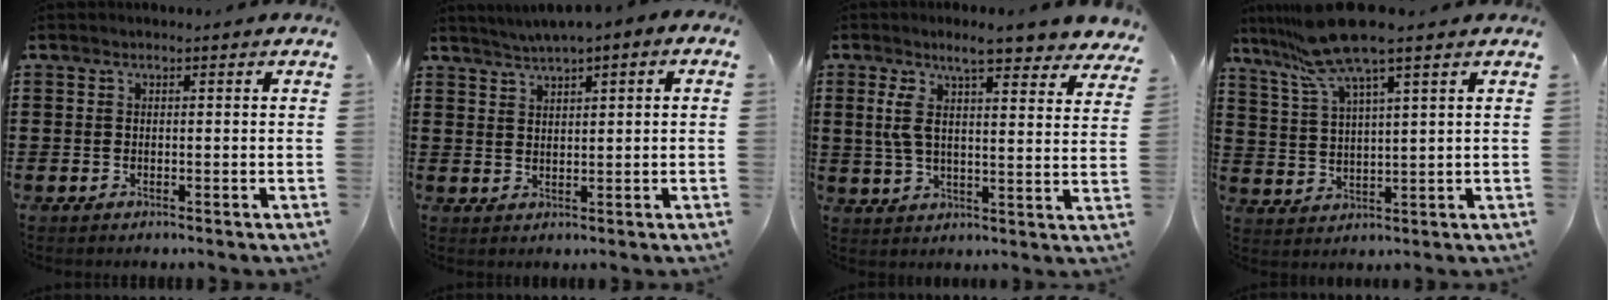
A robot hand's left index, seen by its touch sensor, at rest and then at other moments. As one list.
[{"total": 1.1, "force": [0.8, 0.0, 0.7], "torque": [-0.015, 0.001, 0.014]}, {"total": 9.0, "force": [6.5, 1.5, 6.0], "torque": [-0.130, -0.018, 0.114]}, {"total": 10.2, "force": [7.7, 0.4, 6.6], "torque": [-0.166, -0.029, 0.133]}]